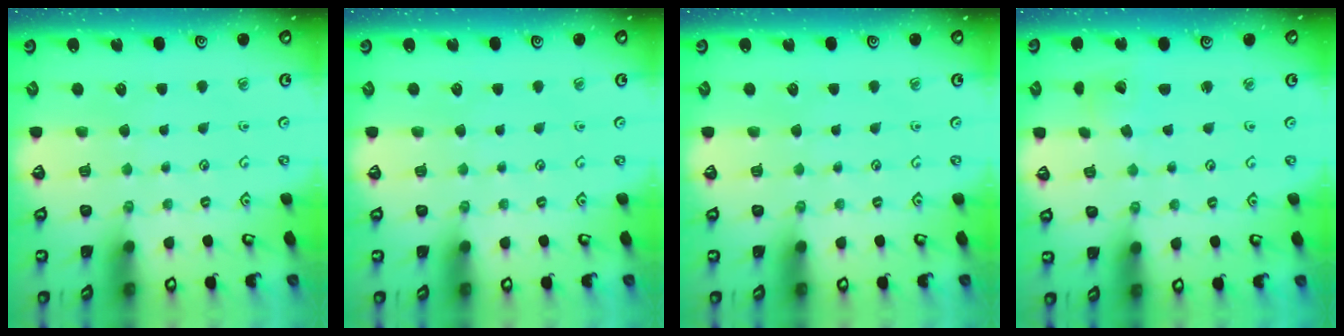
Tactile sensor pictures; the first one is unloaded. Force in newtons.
{"total": 0.0}
{"total": 0.0}
{"total": 1.8, "press": 1.8, "slide": 0.1}